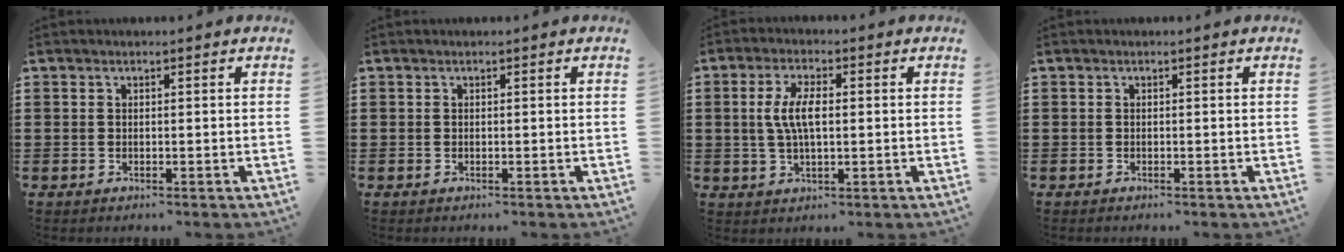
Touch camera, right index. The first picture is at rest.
{"total": 0.0}
{"total": 6.0, "force": [0.4, 2.3, 5.5], "torque": [-0.121, 0.003, 0.000]}
{"total": 0.0}